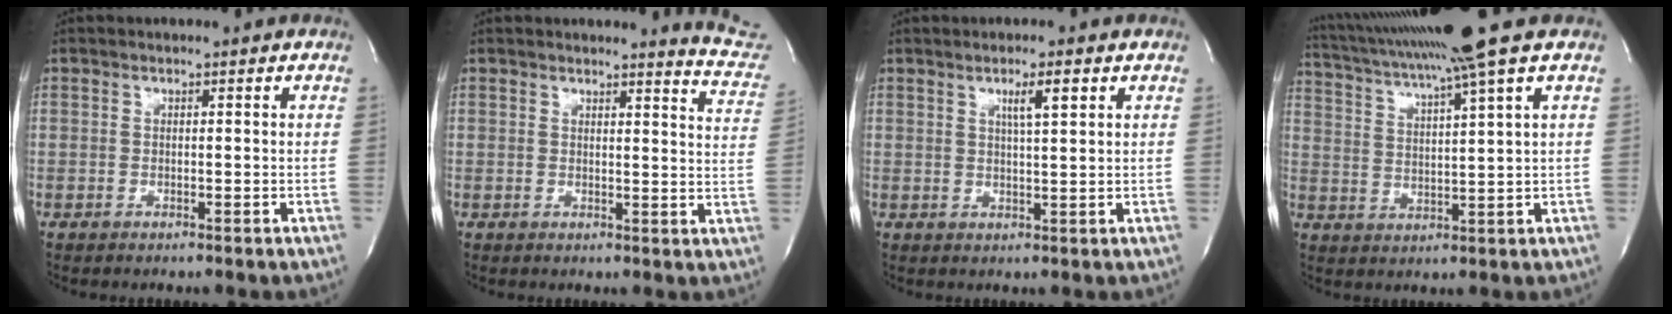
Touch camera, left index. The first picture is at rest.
{"total": 8.6, "force": [8.6, 0.0, 0.5], "torque": [0.007, -0.086, 0.061]}
{"total": 3.3, "force": [1.4, -0.2, 2.9], "torque": [-0.052, -0.007, 0.024]}
{"total": 14.6, "force": [11.3, -2.2, 9.0], "torque": [-0.168, 0.001, 0.176]}